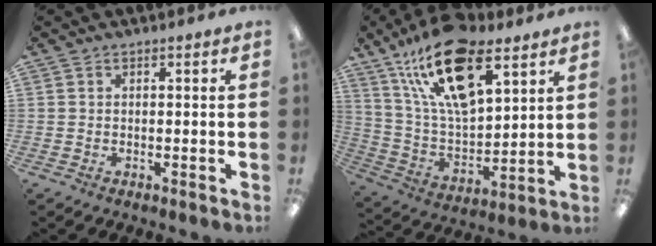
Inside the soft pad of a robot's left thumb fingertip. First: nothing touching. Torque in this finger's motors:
{"motor_torque": [0.58, 0.69, 1.28, -1.49, 0.23]}